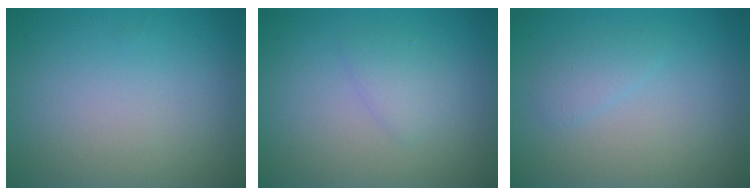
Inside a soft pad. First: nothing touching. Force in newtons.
{"total": 1.4, "press": 1.4, "slide": 0.0}
{"total": 1.2, "press": 1.2, "slide": 0.1}